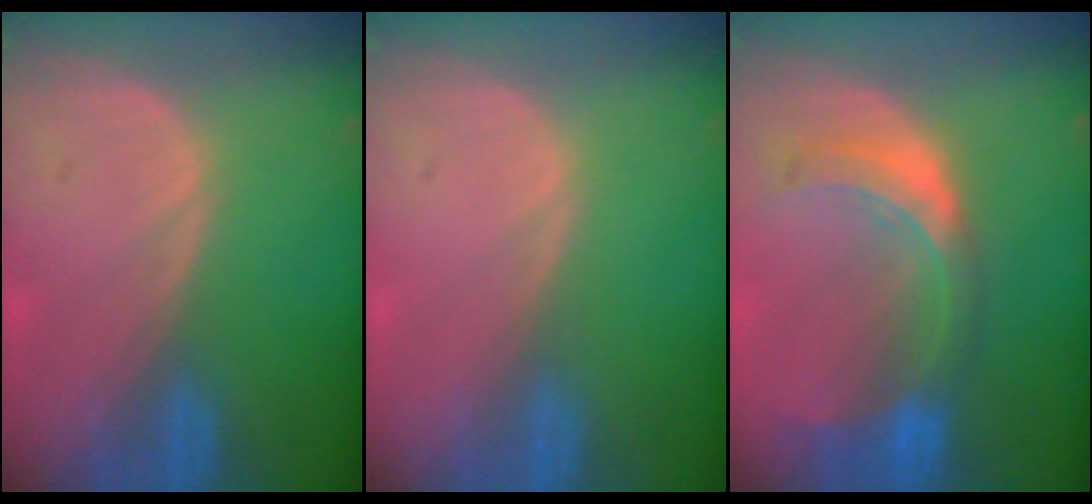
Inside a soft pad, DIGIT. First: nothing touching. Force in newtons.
{"total": 0.0}
{"total": 8.2, "press": 7.3, "slide": 3.8}